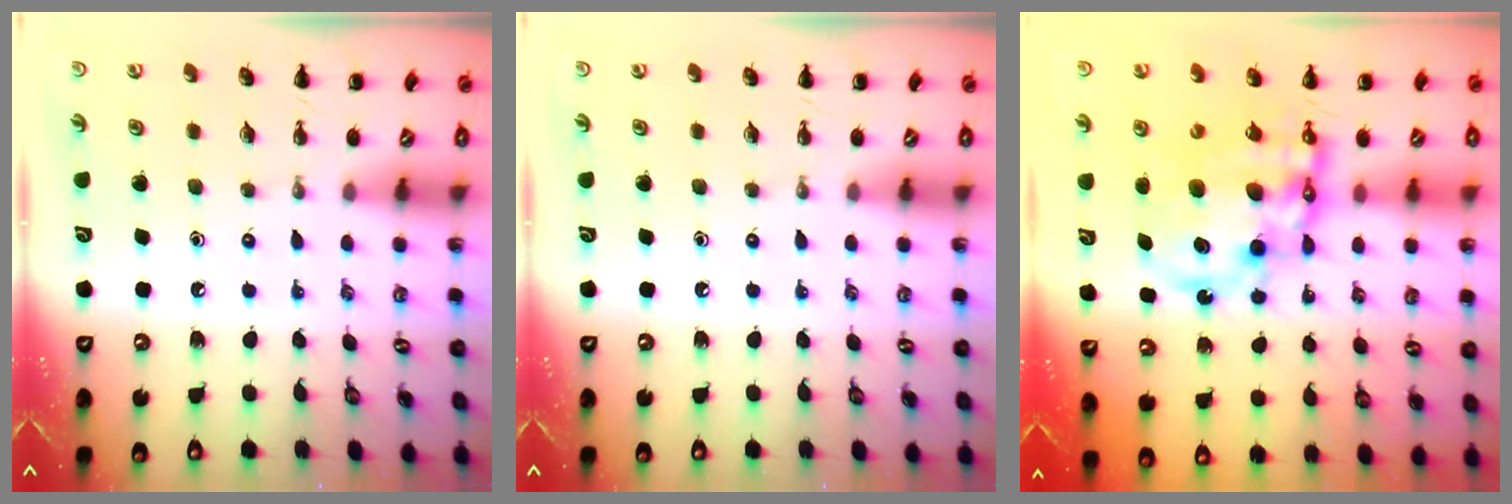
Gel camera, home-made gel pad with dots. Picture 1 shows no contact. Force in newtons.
{"total": 0.0}
{"total": 16.1, "press": 15.7, "slide": 3.6}